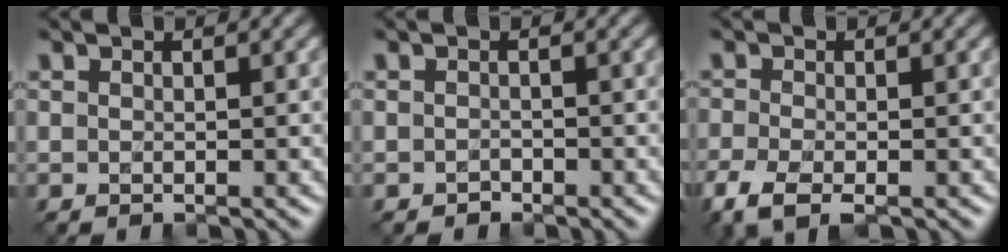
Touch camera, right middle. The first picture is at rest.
{"total": 0.7, "force": [-0.6, 0.3, -0.2], "torque": [0.002, -0.004, -0.012]}
{"total": 4.4, "force": [-3.1, 1.8, 2.7], "torque": [-0.067, -0.016, -0.060]}